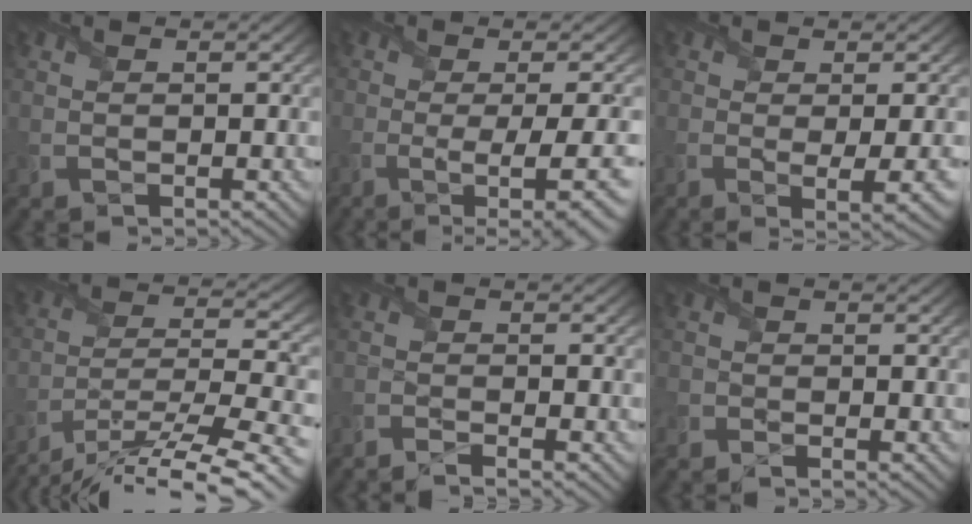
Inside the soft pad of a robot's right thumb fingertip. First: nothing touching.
{"total": 7.2, "force": [-2.1, 1.2, 6.8], "torque": [-0.102, -0.012, -0.023]}
{"total": 3.7, "force": [-0.7, 0.4, 3.6], "torque": [-0.070, -0.011, -0.011]}
{"total": 14.4, "force": [-11.8, 2.8, 7.8], "torque": [-0.147, -0.010, -0.190]}
{"total": 1.7, "force": [-1.5, -0.5, 0.6], "torque": [-0.013, -0.003, -0.036]}
{"total": 1.6, "force": [-1.4, 0.6, 0.4], "torque": [-0.008, -0.007, -0.032]}